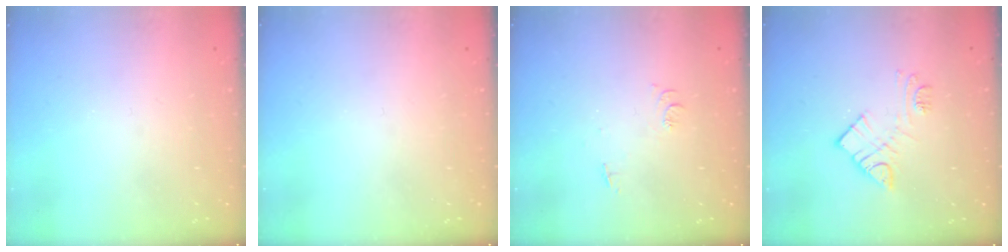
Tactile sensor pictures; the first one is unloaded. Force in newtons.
{"total": 0.0}
{"total": 6.4, "press": 6.4, "slide": 0.6}
{"total": 9.8, "press": 9.8, "slide": 0.7}